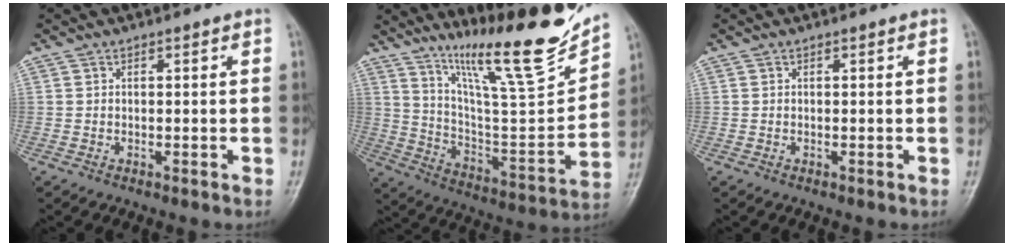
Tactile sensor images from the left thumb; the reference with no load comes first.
{"total": 20.7, "force": [16.3, 2.0, 12.6], "torque": [-0.166, -0.105, 0.280]}
{"total": 0.0}